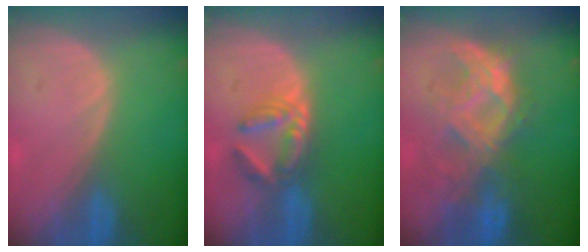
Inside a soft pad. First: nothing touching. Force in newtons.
{"total": 5.7, "press": 5.1, "slide": 2.7}
{"total": 8.8, "press": 8.5, "slide": 2.0}